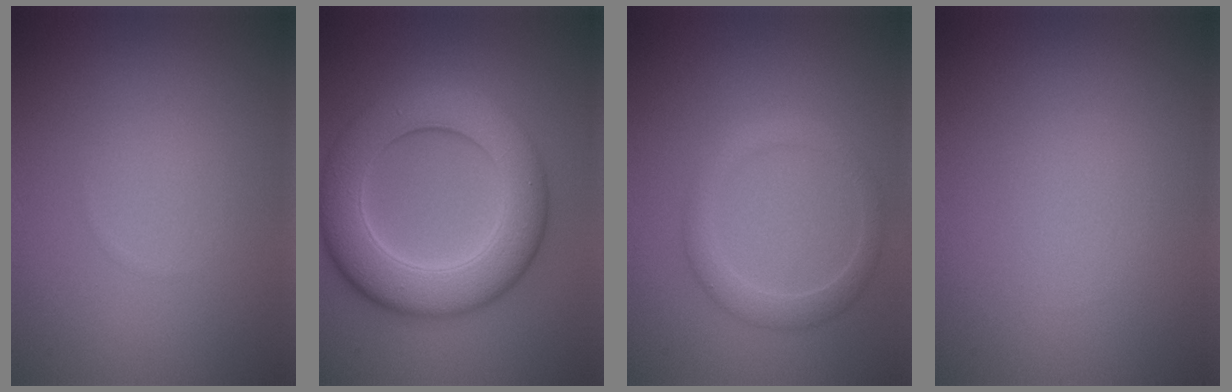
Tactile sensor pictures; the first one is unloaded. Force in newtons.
{"total": 9.1, "press": 9.1, "slide": 0.1}
{"total": 2.3, "press": 2.3, "slide": 0.1}
{"total": 0.0}